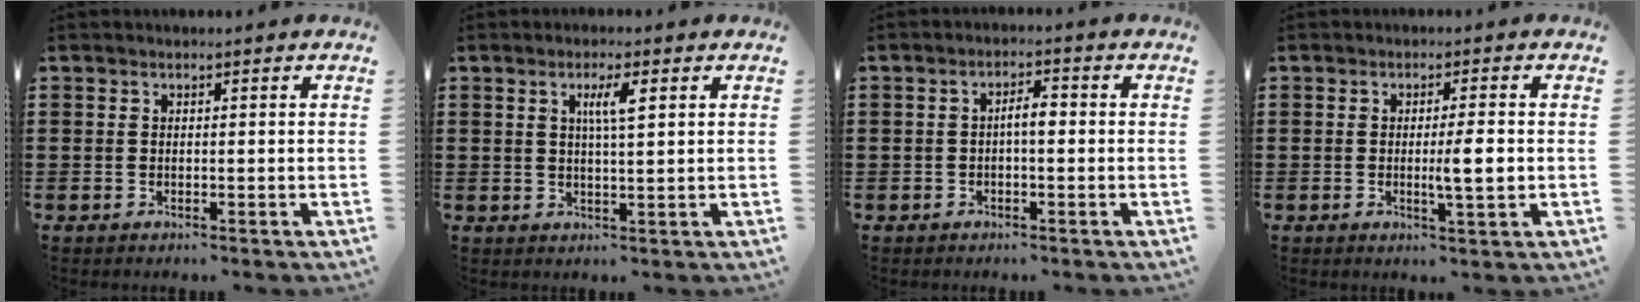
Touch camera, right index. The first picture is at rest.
{"total": 3.6, "force": [1.2, 0.6, 3.4], "torque": [-0.070, 0.006, 0.017]}
{"total": 2.7, "force": [-0.3, 0.7, 2.6], "torque": [-0.048, 0.005, -0.008]}
{"total": 3.9, "force": [-0.2, 0.5, 3.9], "torque": [-0.059, -0.006, -0.008]}